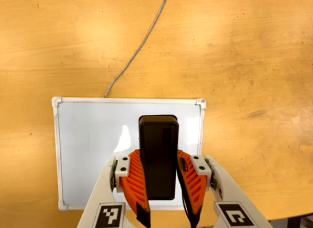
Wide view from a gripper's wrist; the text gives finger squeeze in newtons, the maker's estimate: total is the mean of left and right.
{"total": 8.3, "left": 6.8, "right": 9.9}